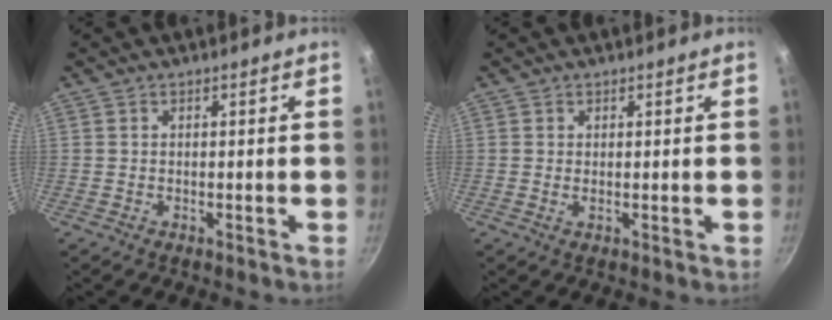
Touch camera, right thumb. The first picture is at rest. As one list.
[{"total": 0.5, "force": [0.3, 0.2, 0.4], "torque": [-0.006, -0.006, 0.002]}]